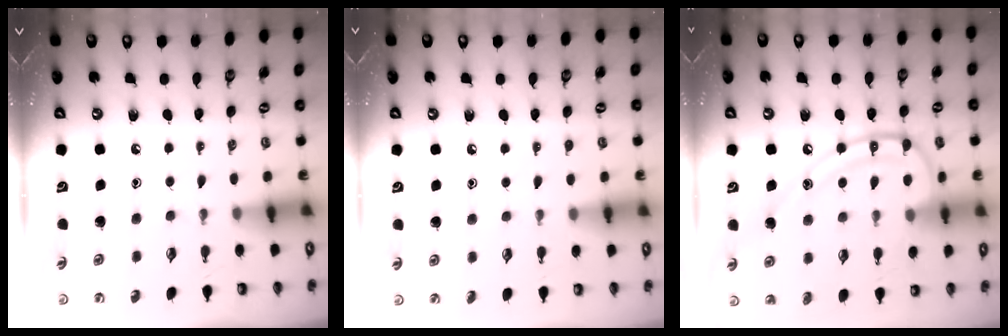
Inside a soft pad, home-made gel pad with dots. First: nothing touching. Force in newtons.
{"total": 3.9, "press": 3.9, "slide": 0.4}
{"total": 16.5, "press": 16.4, "slide": 1.4}